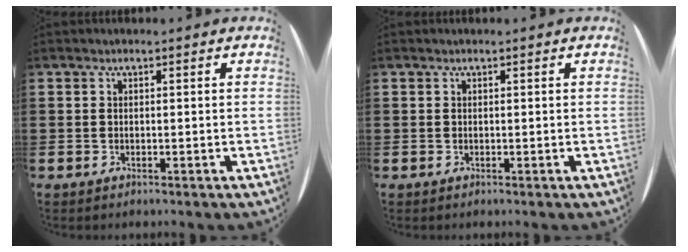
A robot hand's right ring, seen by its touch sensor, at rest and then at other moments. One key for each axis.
{"total": 0.0}